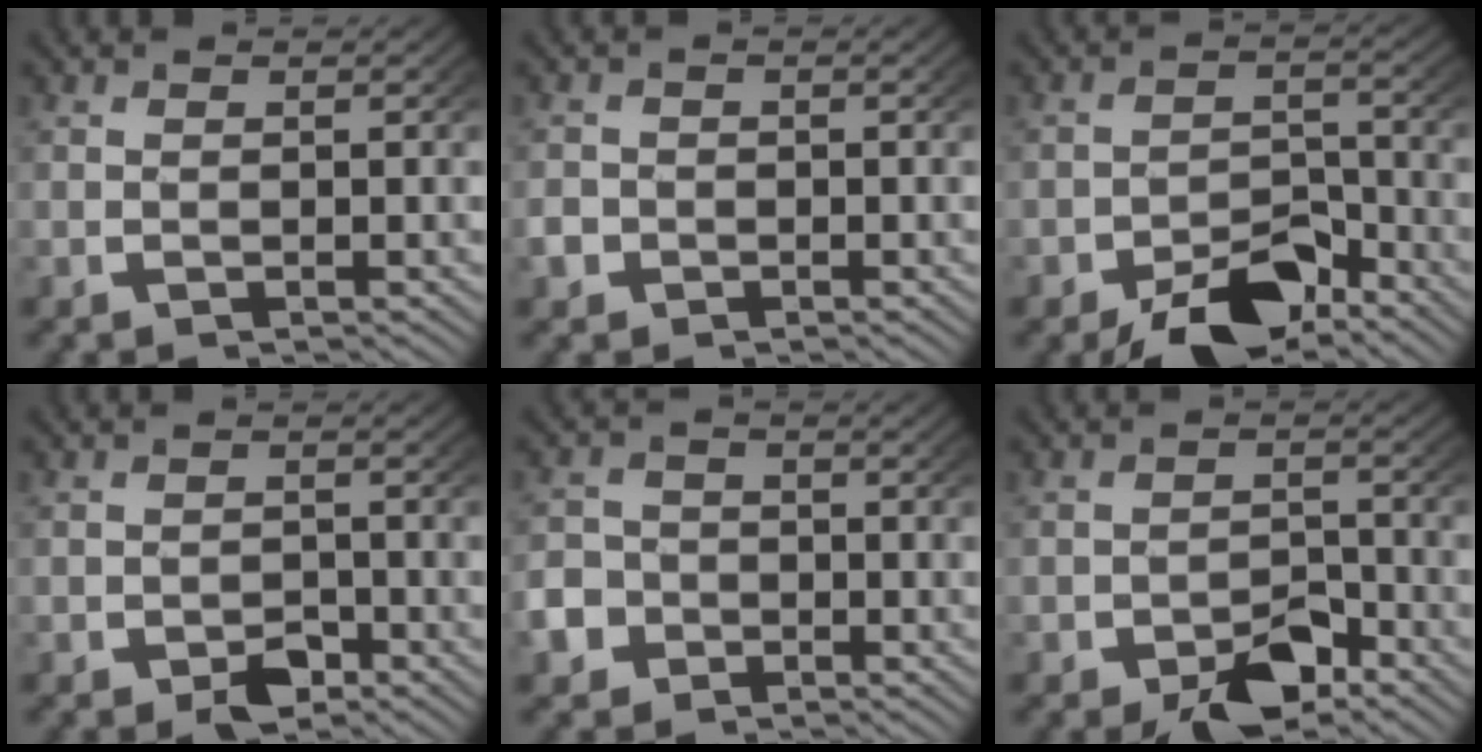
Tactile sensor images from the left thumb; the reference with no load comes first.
{"total": 1.7, "force": [-0.8, 1.5, 0.4], "torque": [-0.012, -0.004, -0.017]}
{"total": 5.8, "force": [-3.9, 2.8, 3.2], "torque": [-0.046, -0.021, -0.062]}
{"total": 2.4, "force": [-1.4, 1.5, 1.2], "torque": [-0.014, -0.015, -0.021]}
{"total": 4.9, "force": [-2.3, 4.2, 0.9], "torque": [-0.030, -0.013, -0.043]}
{"total": 4.4, "force": [-2.7, 2.4, 2.5], "torque": [-0.039, -0.023, -0.038]}